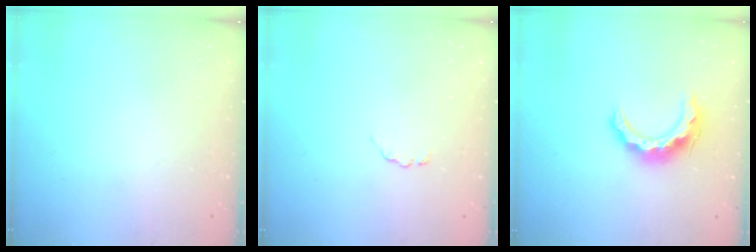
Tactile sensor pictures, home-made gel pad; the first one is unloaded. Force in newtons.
{"total": 3.3, "press": 3.3, "slide": 0.4}
{"total": 11.7, "press": 11.6, "slide": 0.8}